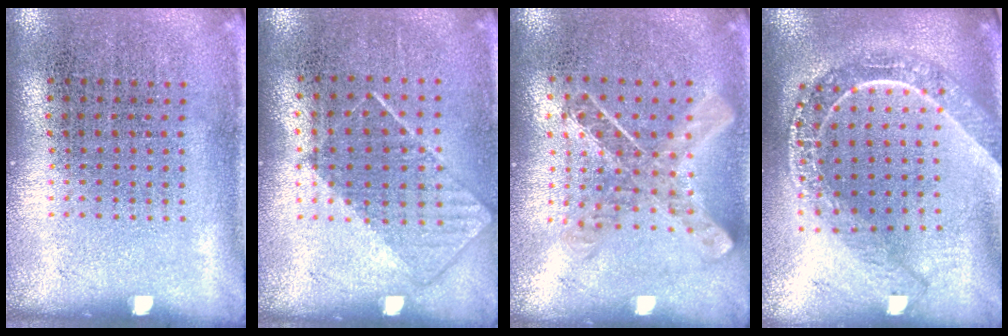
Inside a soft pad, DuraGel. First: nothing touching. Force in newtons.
{"total": 0.8, "press": 0.7, "slide": 0.5}
{"total": 1.0, "press": 1.0, "slide": 0.1}
{"total": 2.2, "press": 1.8, "slide": 1.2}